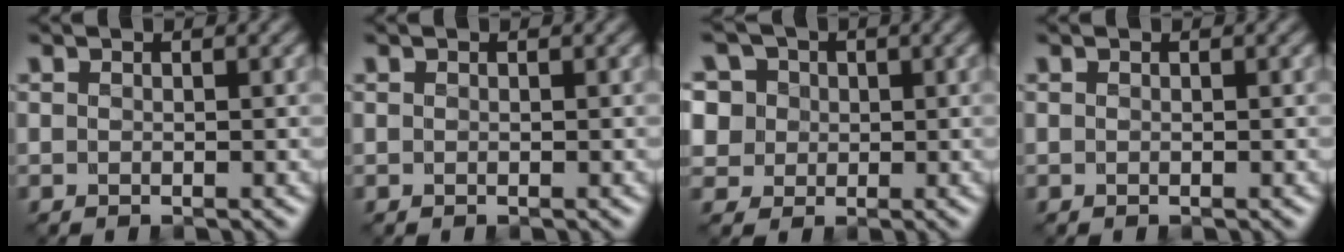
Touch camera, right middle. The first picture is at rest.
{"total": 0.0}
{"total": 7.7, "force": [3.4, 6.2, 3.1], "torque": [-0.059, 0.026, 0.034]}
{"total": 0.0}